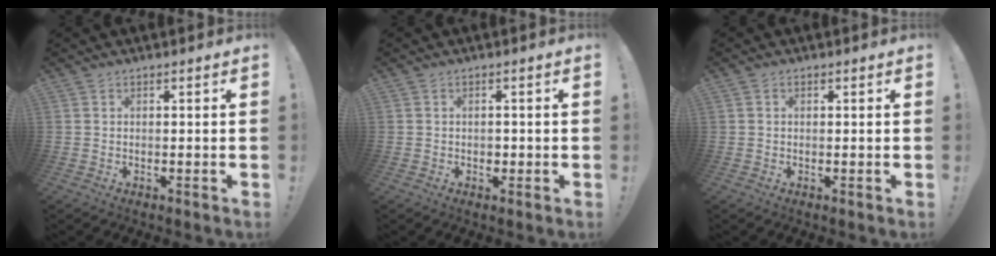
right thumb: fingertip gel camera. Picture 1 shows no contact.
{"total": 1.5, "force": [-0.3, 1.4, 0.5], "torque": [-0.003, 0.000, -0.007]}
{"total": 0.6, "force": [-0.1, 0.5, 0.2], "torque": [-0.004, 0.002, -0.002]}